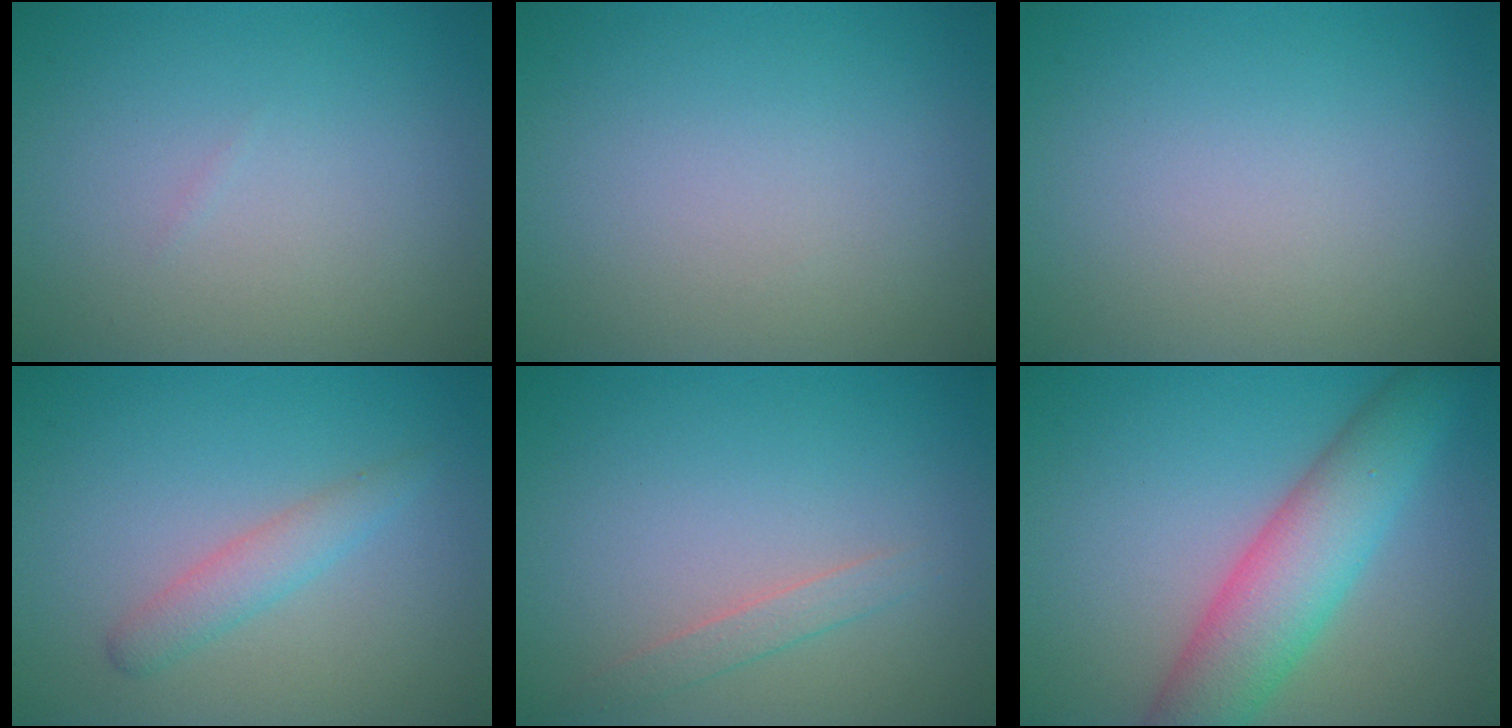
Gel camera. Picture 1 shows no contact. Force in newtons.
{"total": 0.0}
{"total": 0.0}
{"total": 2.0, "press": 2.0, "slide": 0.0}
{"total": 1.3, "press": 1.3, "slide": 0.1}
{"total": 6.8, "press": 6.8, "slide": 0.3}